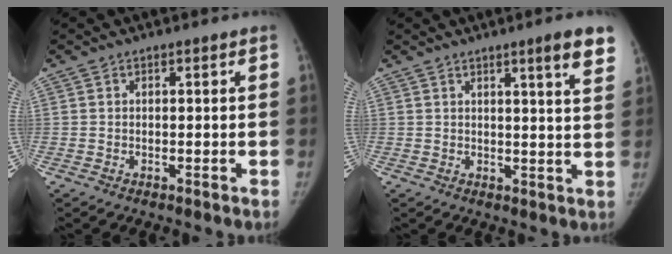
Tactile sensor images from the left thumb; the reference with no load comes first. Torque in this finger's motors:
{"motor_torque": [0.72, -0.22, 0.73, -0.27, 0.10]}